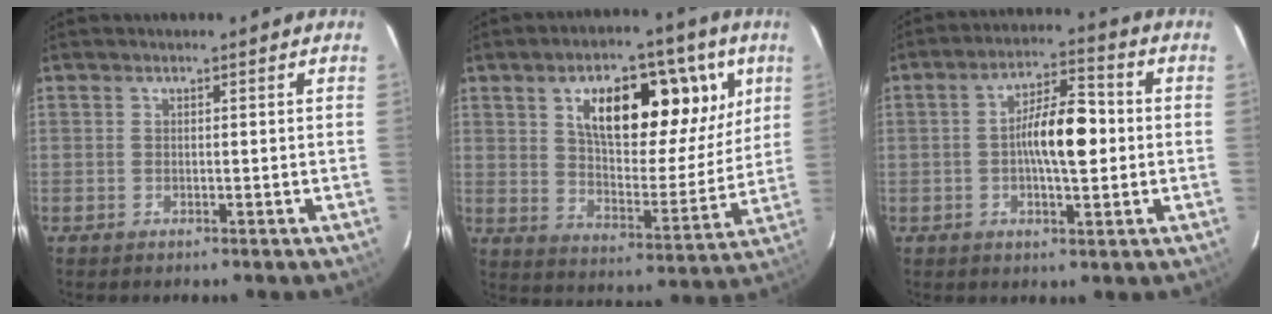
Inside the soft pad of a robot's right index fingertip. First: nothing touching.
{"total": 18.6, "force": [7.7, 7.8, 15.1], "torque": [-0.211, 0.020, 0.124]}
{"total": 9.3, "force": [-0.3, 2.7, 8.9], "torque": [-0.157, 0.018, -0.007]}